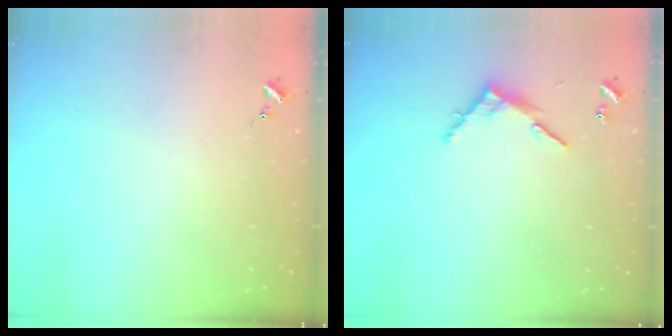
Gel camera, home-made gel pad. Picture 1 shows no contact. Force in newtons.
{"total": 6.9, "press": 6.9, "slide": 0.5}